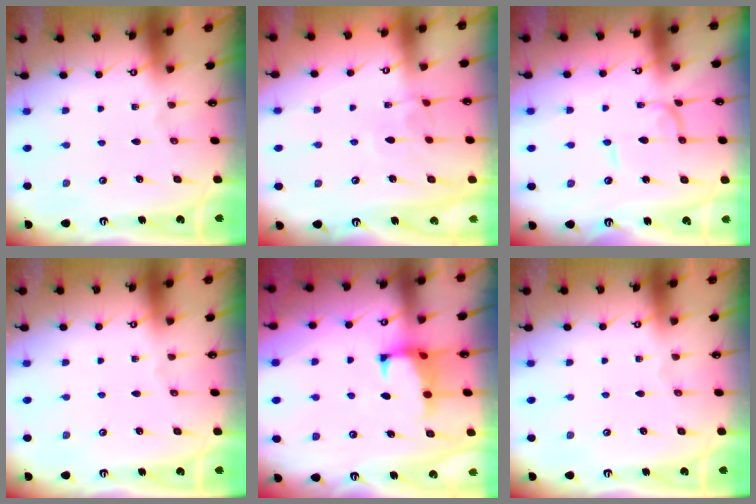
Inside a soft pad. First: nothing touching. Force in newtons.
{"total": 4.2, "press": 4.2, "slide": 0.1}
{"total": 0.9, "press": 0.9, "slide": 0.1}
{"total": 0.0}
{"total": 0.7, "press": 0.0, "slide": 0.7}
{"total": 0.0}